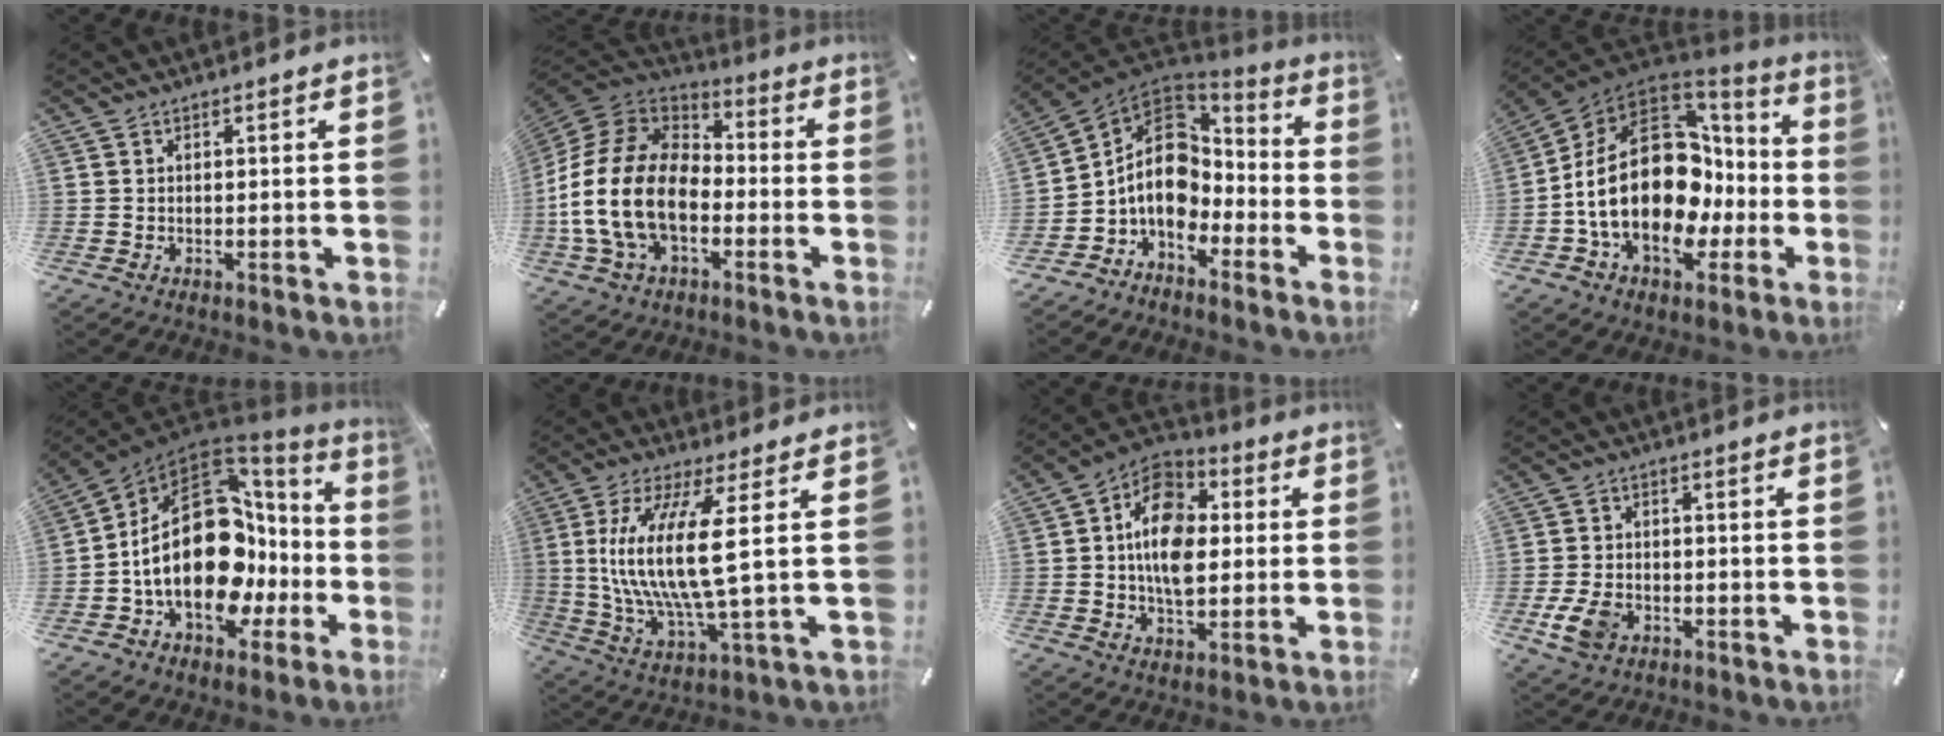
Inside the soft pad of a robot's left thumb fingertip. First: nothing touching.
{"total": 19.8, "force": [-5.9, 13.2, 13.5], "torque": [-0.287, 0.036, -0.104]}
{"total": 12.7, "force": [-1.4, 10.2, 7.5], "torque": [-0.157, 0.005, -0.029]}
{"total": 26.6, "force": [-0.2, 18.1, 19.5], "torque": [-0.360, -0.005, 0.017]}
{"total": 27.7, "force": [0.3, 18.0, 21.1], "torque": [-0.375, -0.017, 0.020]}
{"total": 16.6, "force": [2.5, 3.3, 16.0], "torque": [-0.356, -0.025, 0.025]}
{"total": 13.7, "force": [0.7, 9.7, 9.7], "torque": [-0.177, 0.003, 0.010]}
{"total": 6.5, "force": [-2.5, 4.6, 3.9], "torque": [-0.093, 0.007, -0.048]}